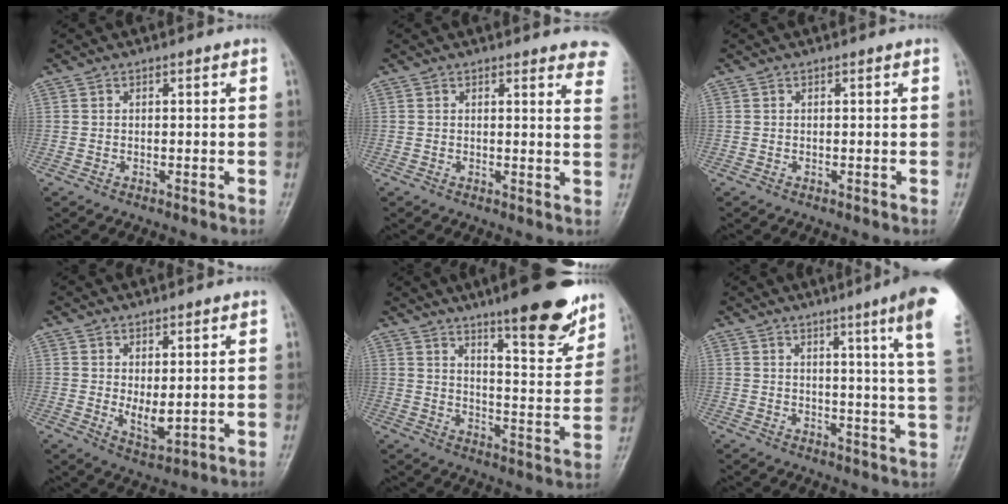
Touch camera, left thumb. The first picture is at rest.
{"total": 8.4, "force": [7.7, 1.9, 2.9], "torque": [0.004, -0.032, 0.057]}
{"total": 0.0}
{"total": 4.5, "force": [0.5, 2.0, 4.0], "torque": [-0.062, -0.017, 0.018]}
{"total": 16.4, "force": [11.5, 3.6, 11.1], "torque": [-0.120, -0.072, 0.171]}
{"total": 12.6, "force": [6.8, -0.6, 10.6], "torque": [-0.135, -0.036, 0.070]}